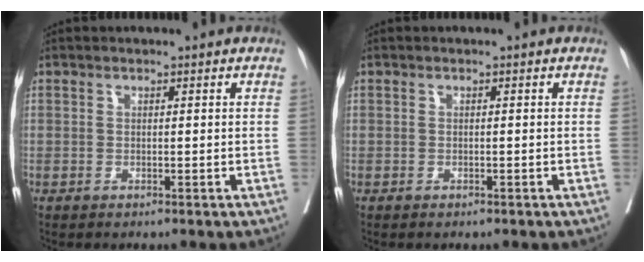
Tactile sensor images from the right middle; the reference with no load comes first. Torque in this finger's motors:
{"motor_torque": [0.18, -0.10, 0.12, 0.01]}